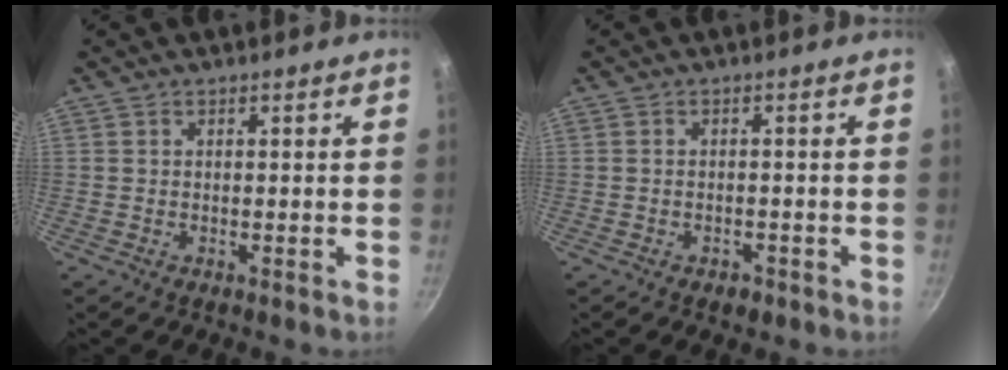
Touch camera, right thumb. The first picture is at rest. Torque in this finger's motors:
{"motor_torque": [-0.33, 0.04, -0.40, -0.09, -0.10]}